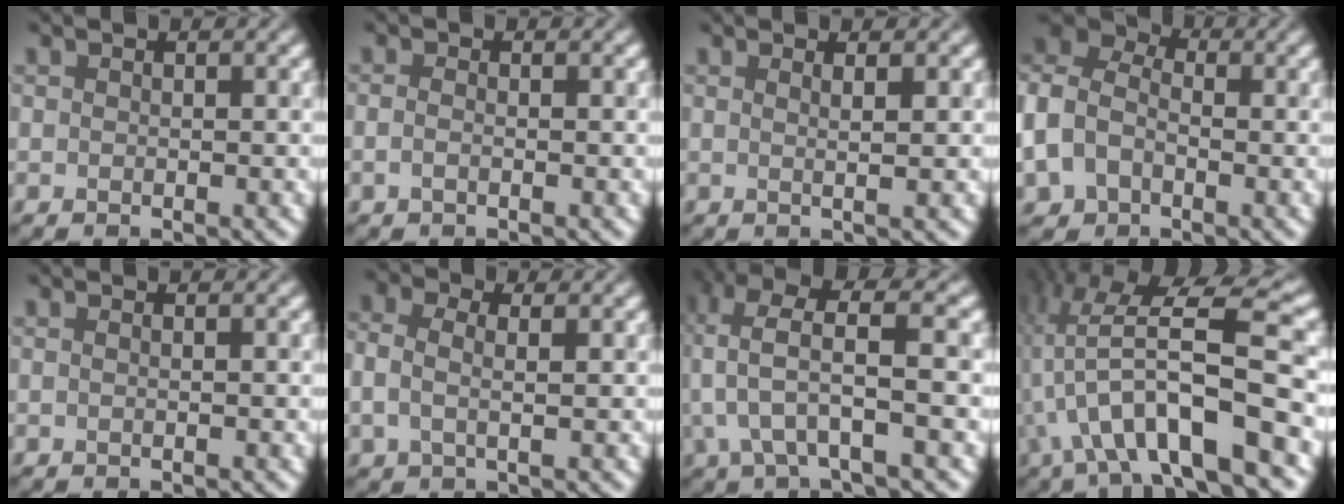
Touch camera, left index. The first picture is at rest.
{"total": 0.9, "force": [-0.4, 0.4, 0.7], "torque": [-0.015, 0.000, -0.008]}
{"total": 2.1, "force": [0.6, 0.7, 1.8], "torque": [-0.015, 0.004, -0.009]}
{"total": 6.7, "force": [-1.3, 4.9, 4.3], "torque": [-0.113, 0.010, -0.033]}
{"total": 1.1, "force": [0.3, 0.7, 0.9], "torque": [0.002, -0.004, -0.011]}
{"total": 3.2, "force": [0.4, 1.9, 2.5], "torque": [-0.064, 0.013, 0.004]}
{"total": 6.6, "force": [1.1, 1.8, 6.2], "torque": [-0.133, 0.012, 0.023]}
{"total": 11.8, "force": [-3.9, 3.5, 10.6], "torque": [-0.187, 0.014, -0.064]}